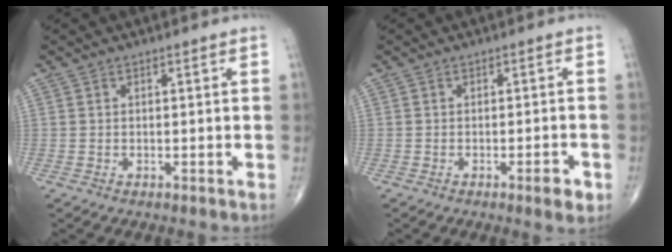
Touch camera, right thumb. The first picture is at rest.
{"total": 3.3, "force": [-1.6, 0.8, 2.8], "torque": [-0.035, 0.001, -0.023]}